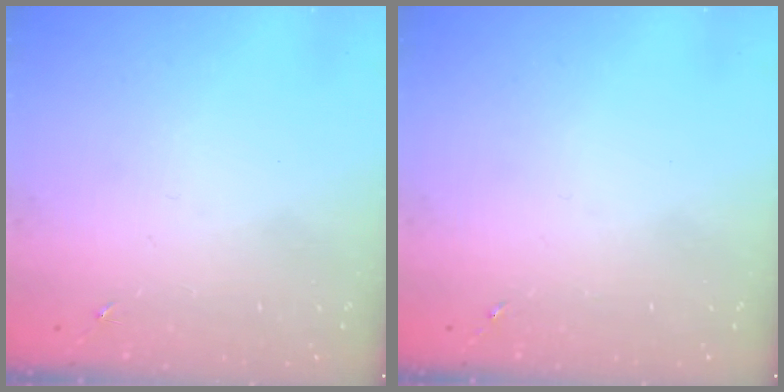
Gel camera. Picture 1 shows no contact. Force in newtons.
{"total": 0.0}